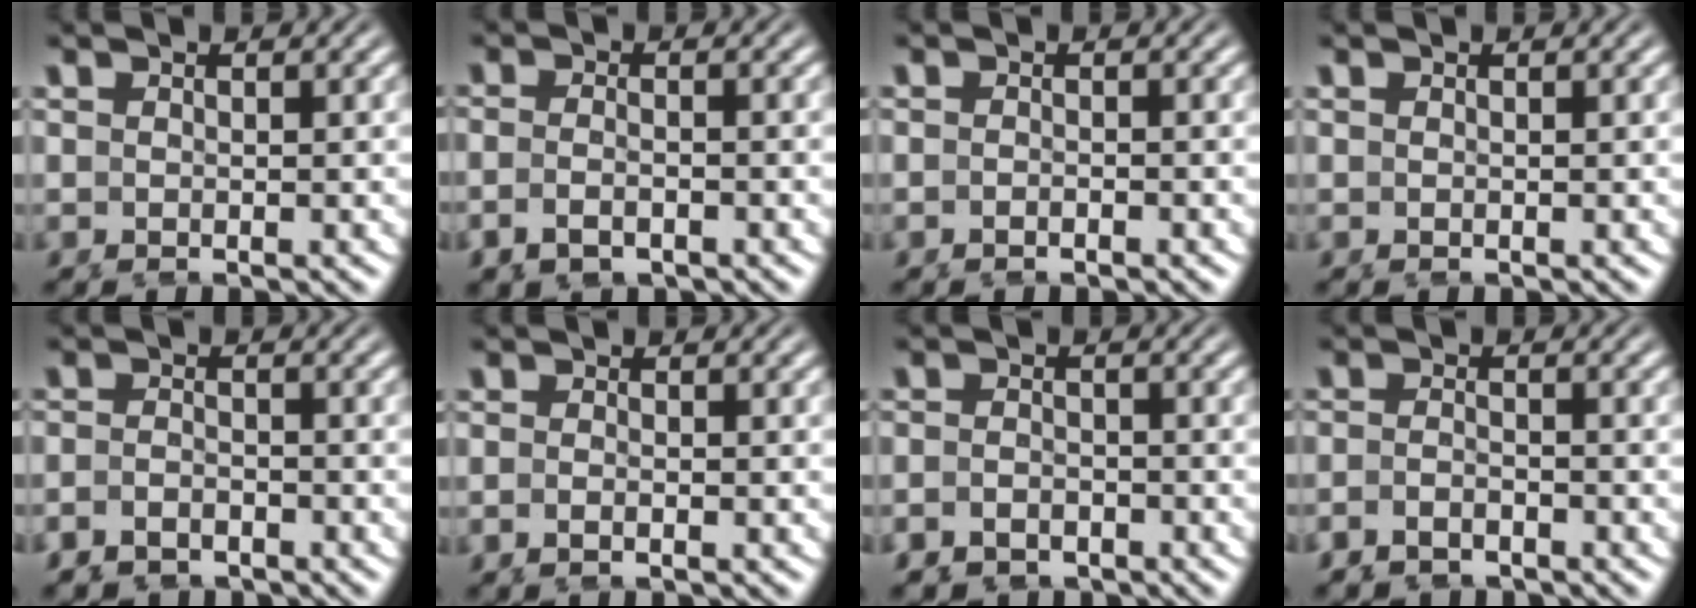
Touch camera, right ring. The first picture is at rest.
{"total": 3.0, "force": [-2.0, 1.6, 1.6], "torque": [-0.043, -0.008, -0.034]}
{"total": 0.9, "force": [-0.8, 0.2, 0.1], "torque": [-0.011, -0.002, -0.019]}
{"total": 0.0}
{"total": 3.9, "force": [-3.0, 2.3, 0.7], "torque": [-0.025, -0.022, -0.051]}
{"total": 1.3, "force": [-0.8, 0.8, 0.7], "torque": [-0.023, -0.002, -0.022]}
{"total": 4.6, "force": [-3.1, 3.3, 0.7], "torque": [-0.028, -0.027, -0.052]}
{"total": 3.4, "force": [-2.9, 1.7, 0.7], "torque": [-0.026, -0.017, -0.050]}